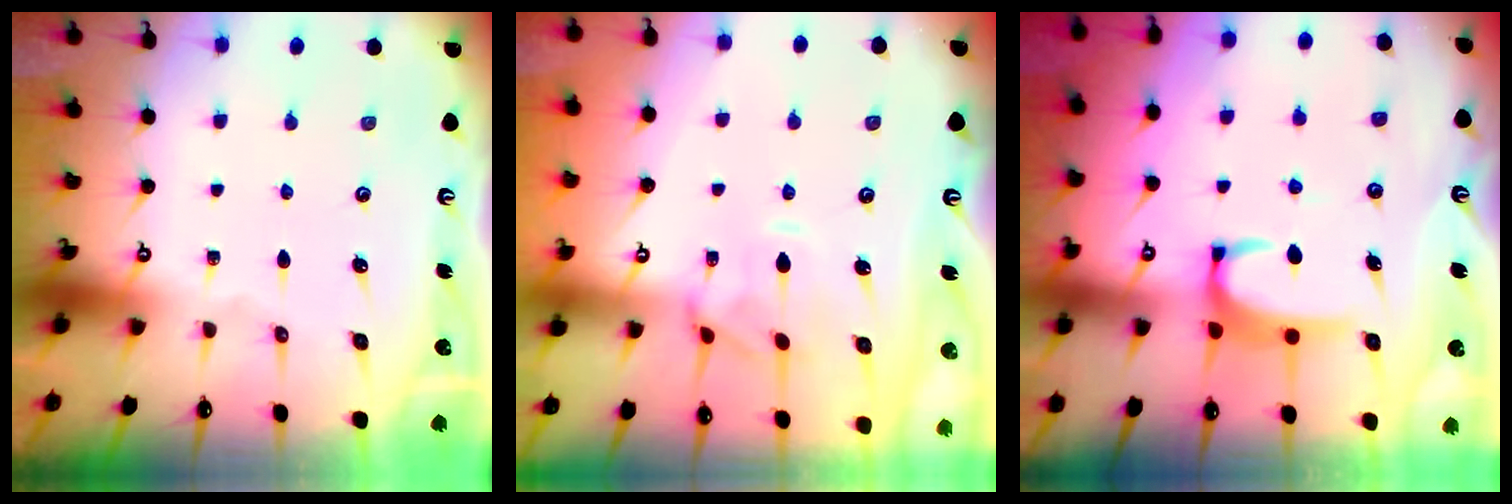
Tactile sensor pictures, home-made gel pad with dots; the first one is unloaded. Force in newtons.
{"total": 1.2, "press": 0.7, "slide": 1.0}
{"total": 3.2, "press": 3.2, "slide": 0.3}